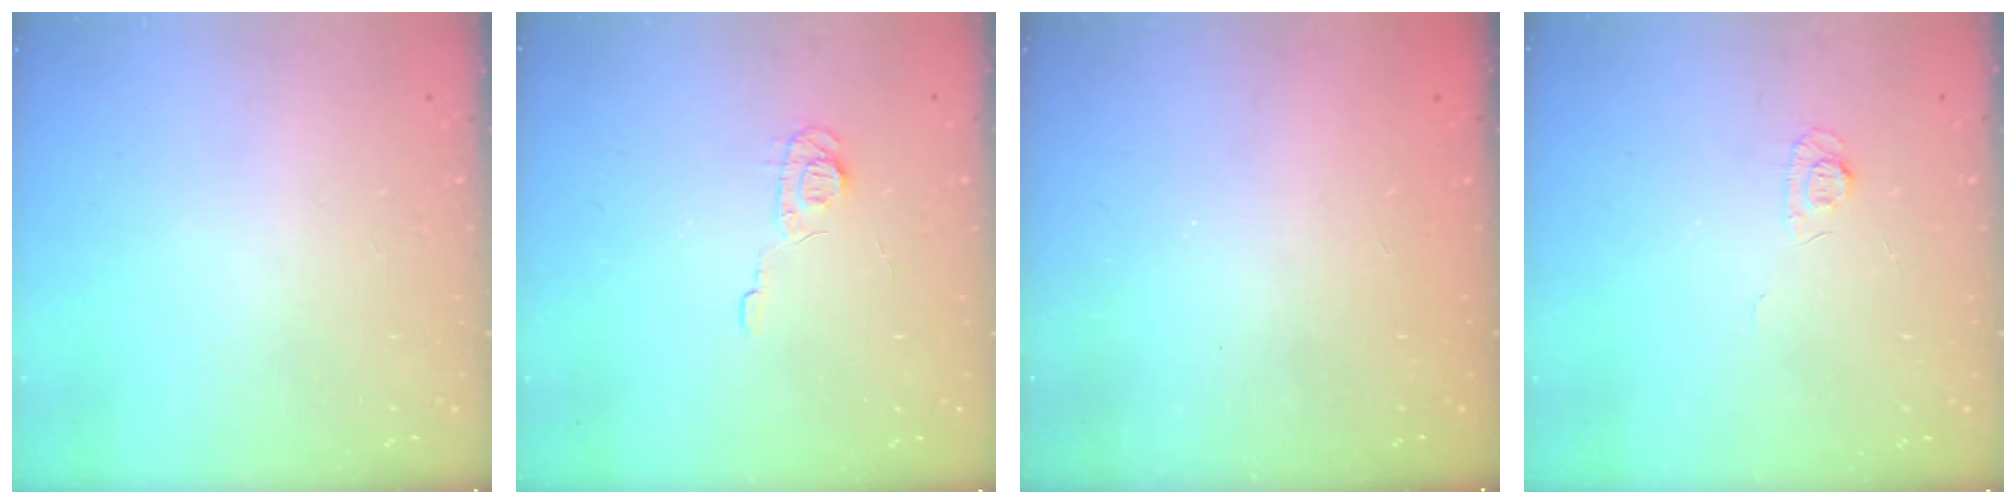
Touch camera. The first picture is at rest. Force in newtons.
{"total": 5.9, "press": 5.8, "slide": 0.9}
{"total": 2.4, "press": 2.3, "slide": 0.8}
{"total": 4.8, "press": 4.8, "slide": 0.6}